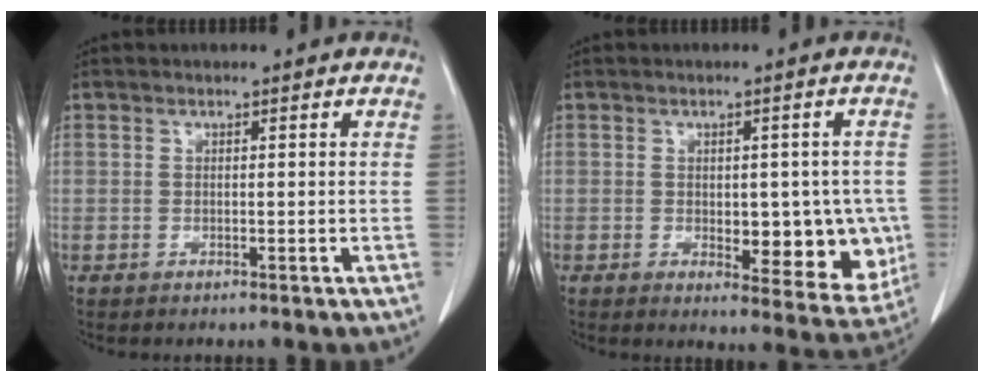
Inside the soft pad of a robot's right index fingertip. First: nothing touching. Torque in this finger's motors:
{"motor_torque": [0.66, -0.45, 0.14, 0.06]}